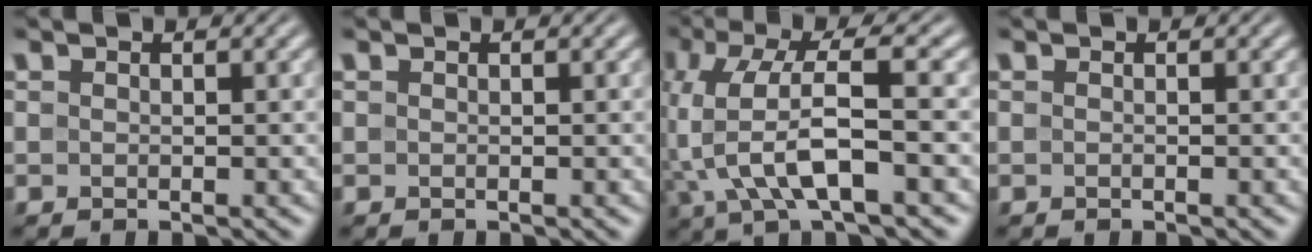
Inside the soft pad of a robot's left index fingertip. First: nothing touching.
{"total": 0.0}
{"total": 7.2, "force": [-1.8, 2.0, 6.6], "torque": [-0.147, 0.014, -0.038]}
{"total": 0.0}